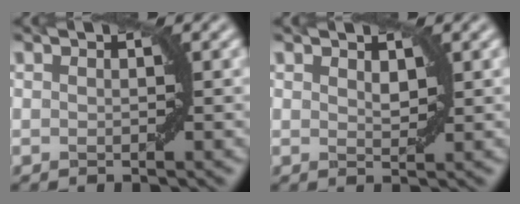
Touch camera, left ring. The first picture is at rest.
{"total": 1.1, "force": [0.7, 0.5, 0.7], "torque": [-0.012, -0.002, 0.017]}